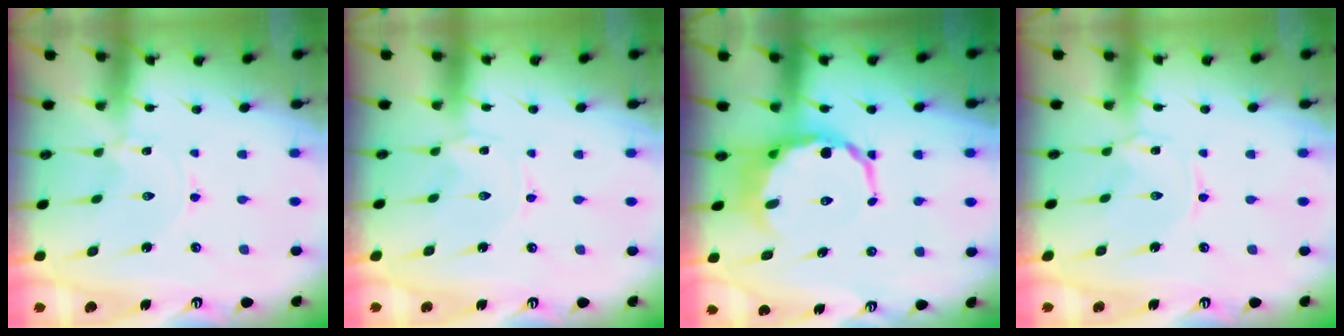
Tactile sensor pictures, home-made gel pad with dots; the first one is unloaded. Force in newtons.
{"total": 0.0}
{"total": 11.0, "press": 10.6, "slide": 2.7}
{"total": 0.8, "press": 0.8, "slide": 0.1}